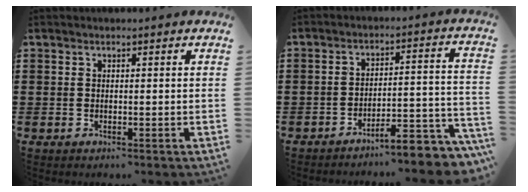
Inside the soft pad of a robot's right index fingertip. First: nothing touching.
{"total": 6.1, "force": [-5.5, 0.7, 2.6], "torque": [-0.037, -0.004, -0.107]}